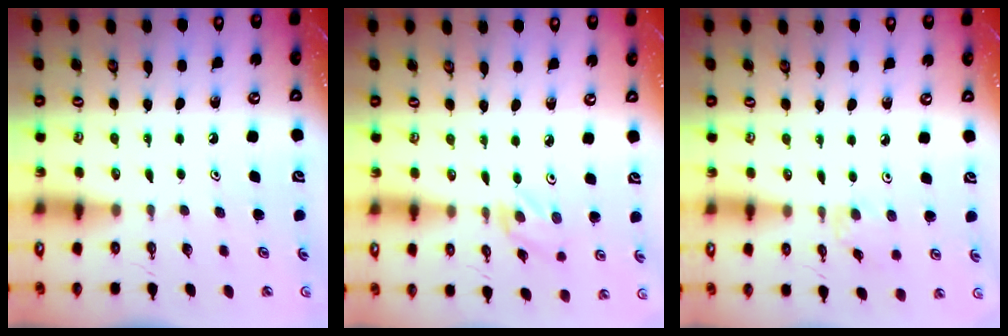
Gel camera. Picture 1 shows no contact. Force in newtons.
{"total": 1.6, "press": 1.5, "slide": 0.3}
{"total": 2.2, "press": 2.2, "slide": 0.4}